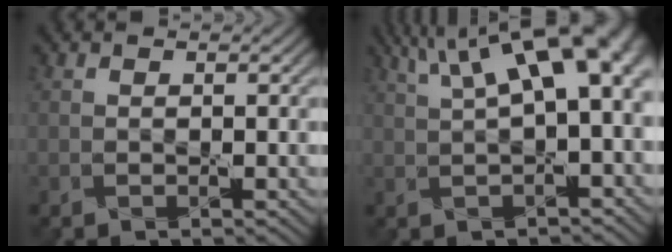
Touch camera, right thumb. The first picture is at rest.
{"total": 12.0, "force": [4.3, 4.1, 10.4], "torque": [-0.163, 0.019, 0.071]}